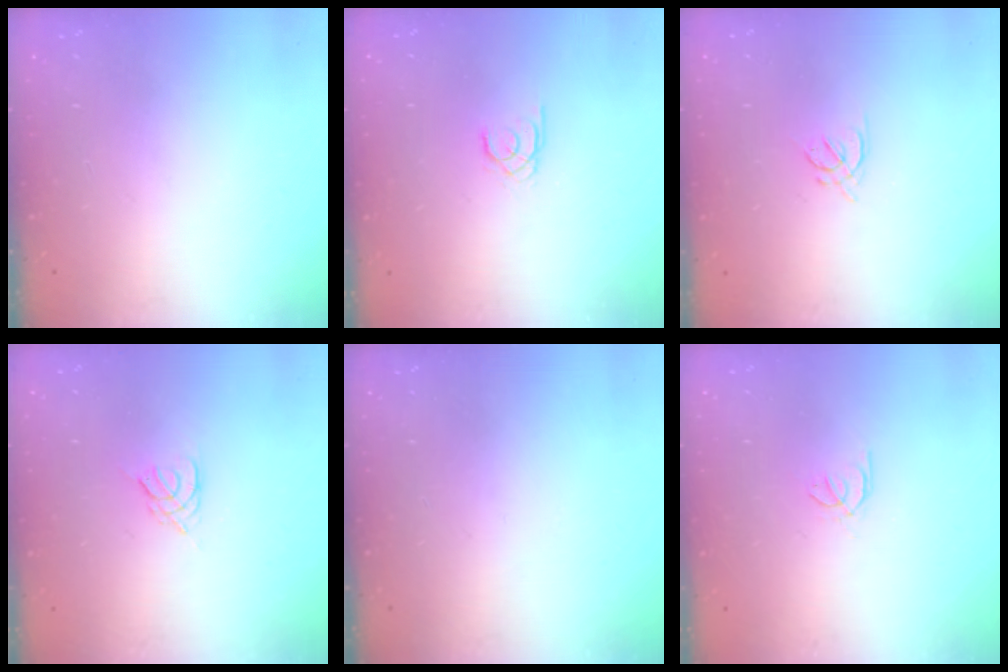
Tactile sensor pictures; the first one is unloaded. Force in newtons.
{"total": 1.3, "press": 1.3, "slide": 0.1}
{"total": 2.8, "press": 2.8, "slide": 0.7}
{"total": 2.6, "press": 2.5, "slide": 0.5}
{"total": 0.0}
{"total": 0.5, "press": 0.4, "slide": 0.3}